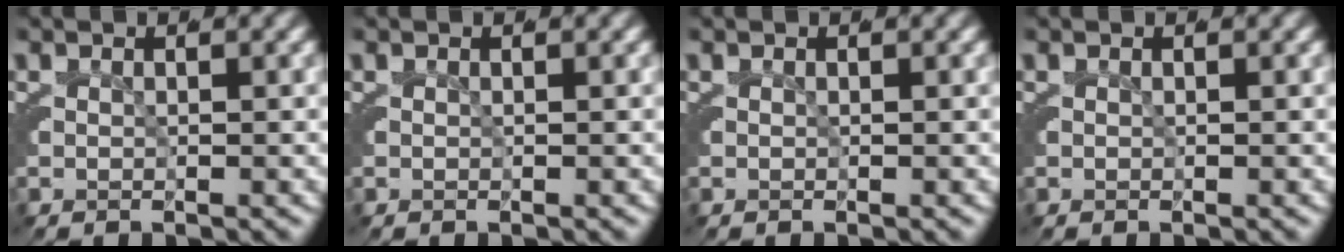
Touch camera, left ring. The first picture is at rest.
{"total": 0.0}
{"total": 0.0}
{"total": 0.0}